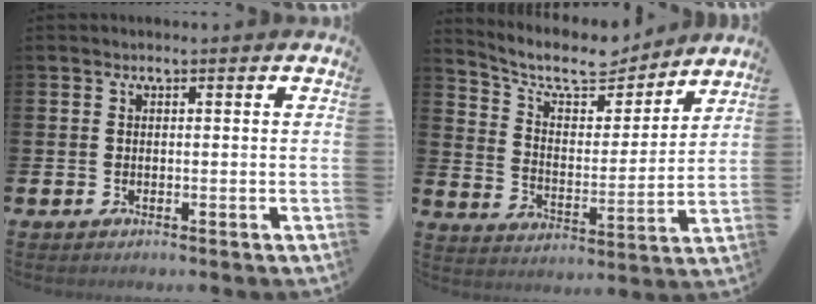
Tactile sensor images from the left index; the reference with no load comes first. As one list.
[{"total": 9.9, "force": [8.8, 3.0, 3.3], "torque": [-0.093, -0.061, 0.152]}]